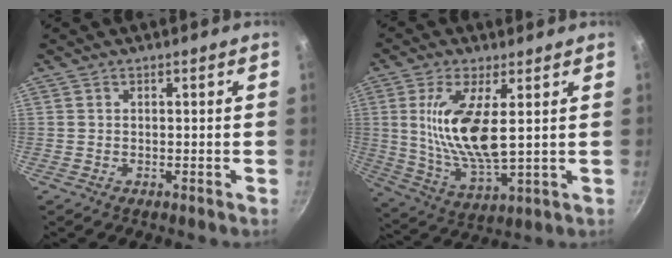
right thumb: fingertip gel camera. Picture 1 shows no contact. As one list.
[{"total": 13.5, "force": [2.9, 4.6, 12.3], "torque": [-0.246, -0.021, 0.061]}]